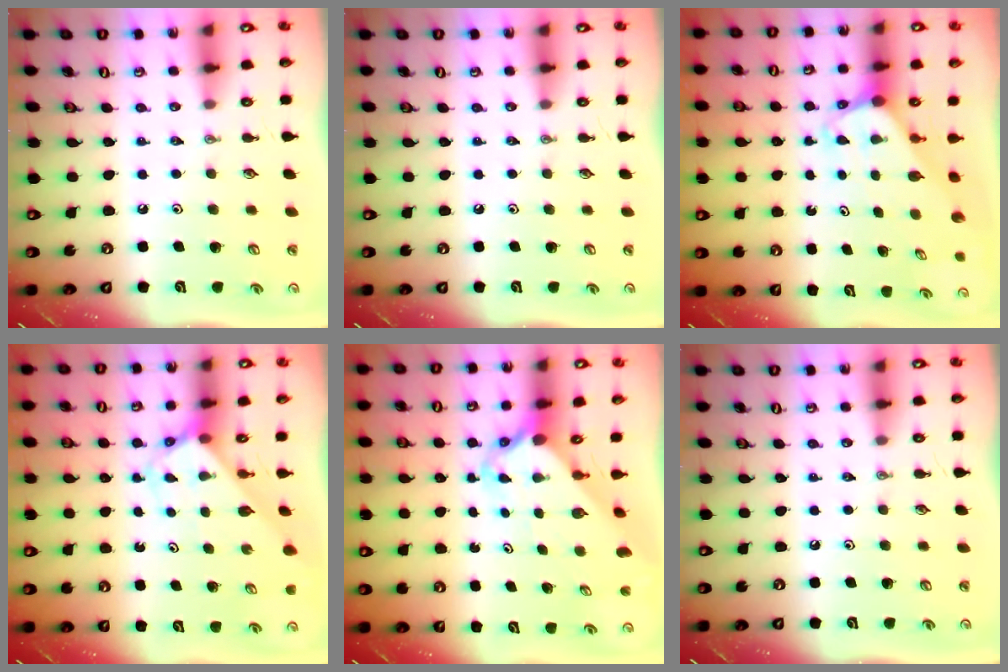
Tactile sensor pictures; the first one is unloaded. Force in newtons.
{"total": 0.0}
{"total": 1.9, "press": 1.9, "slide": 0.1}
{"total": 2.8, "press": 2.8, "slide": 0.1}
{"total": 2.8, "press": 2.8, "slide": 0.3}
{"total": 0.0}